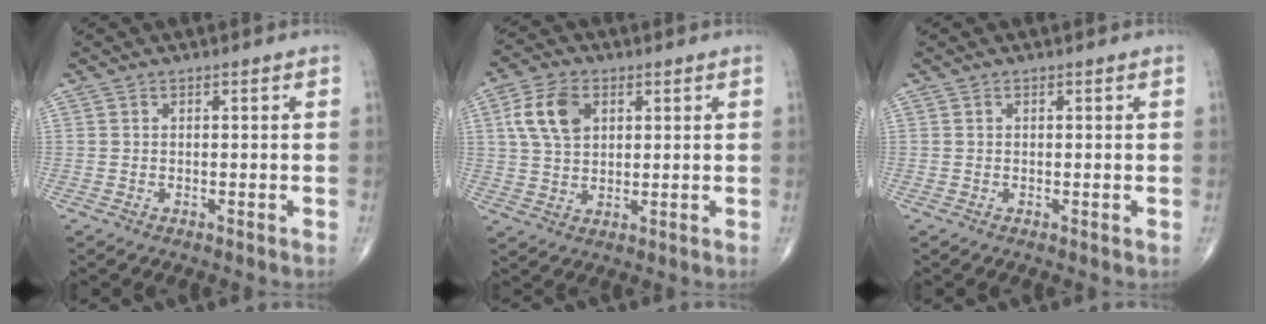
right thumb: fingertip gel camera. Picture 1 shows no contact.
{"total": 8.7, "force": [2.8, 5.6, 6.0], "torque": [-0.107, -0.001, 0.052]}
{"total": 0.0}